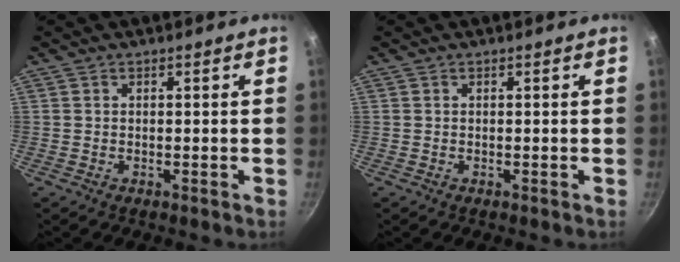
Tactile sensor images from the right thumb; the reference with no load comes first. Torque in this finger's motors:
{"motor_torque": [-0.27, 0.26, -0.10, 0.10, 0.00]}